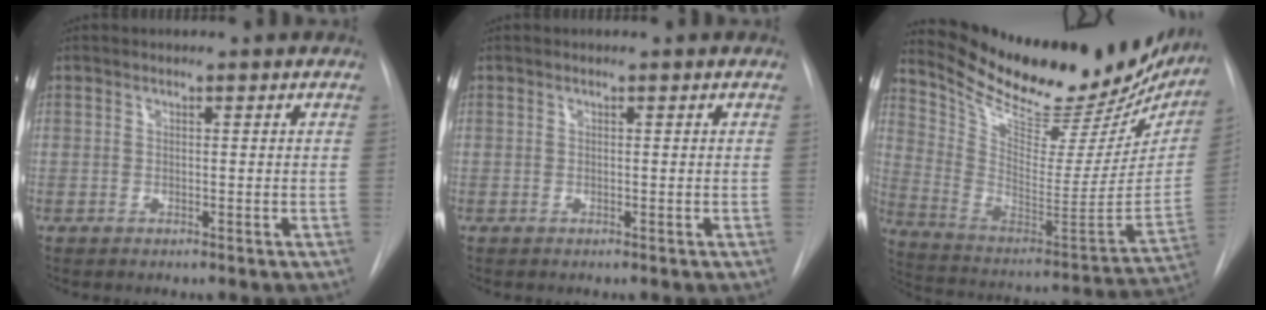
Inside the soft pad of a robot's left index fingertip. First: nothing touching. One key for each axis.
{"total": 0.0}
{"total": 30.5, "fx": 26.0, "fy": 8.9, "fz": 13.2, "tx": -0.219, "ty": -0.052, "tz": 0.368}